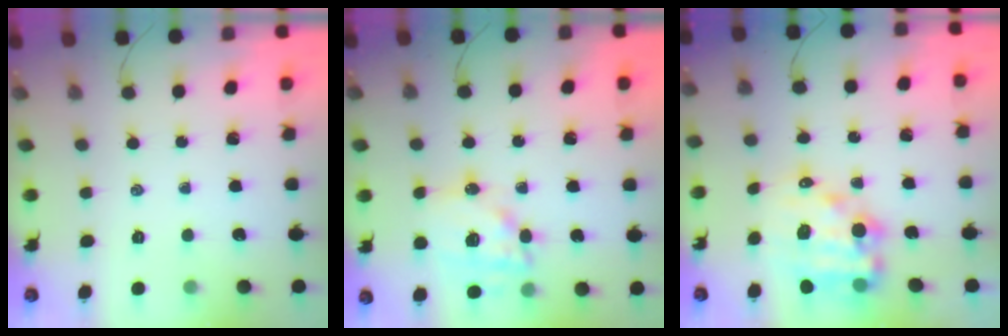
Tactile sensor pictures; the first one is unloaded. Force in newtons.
{"total": 13.5, "press": 13.4, "slide": 2.2}
{"total": 12.5, "press": 12.1, "slide": 3.0}